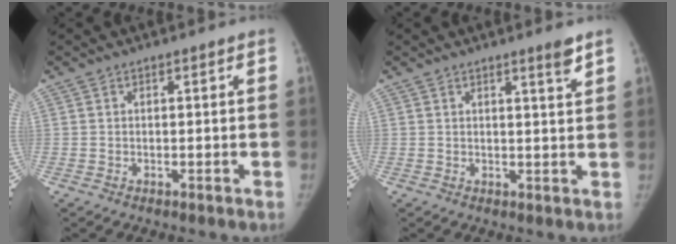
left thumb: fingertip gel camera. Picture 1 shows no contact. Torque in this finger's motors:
{"motor_torque": [0.21, -0.12, 0.25, -0.24, 0.01]}